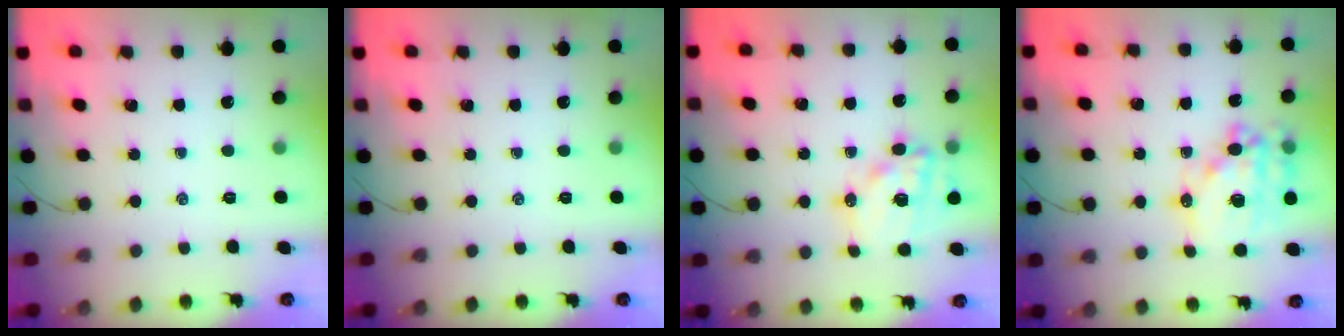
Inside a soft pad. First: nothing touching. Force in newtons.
{"total": 0.0}
{"total": 14.5, "press": 14.1, "slide": 3.3}
{"total": 19.0, "press": 18.6, "slide": 3.8}